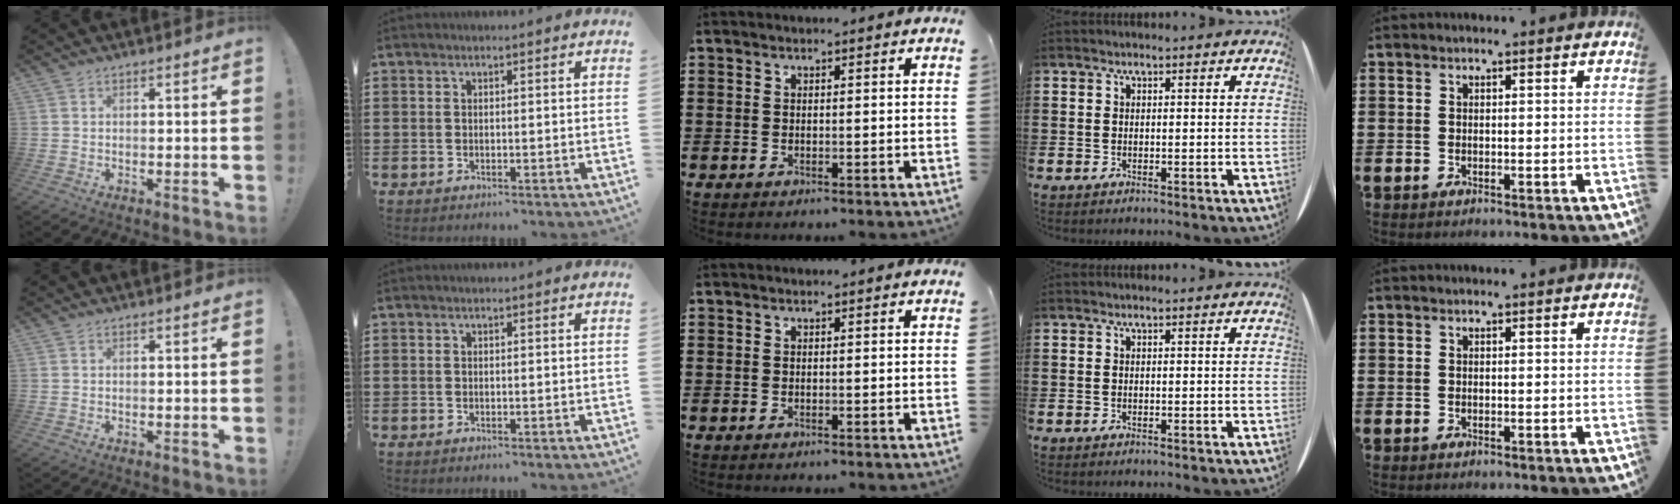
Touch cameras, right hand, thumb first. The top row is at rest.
{}